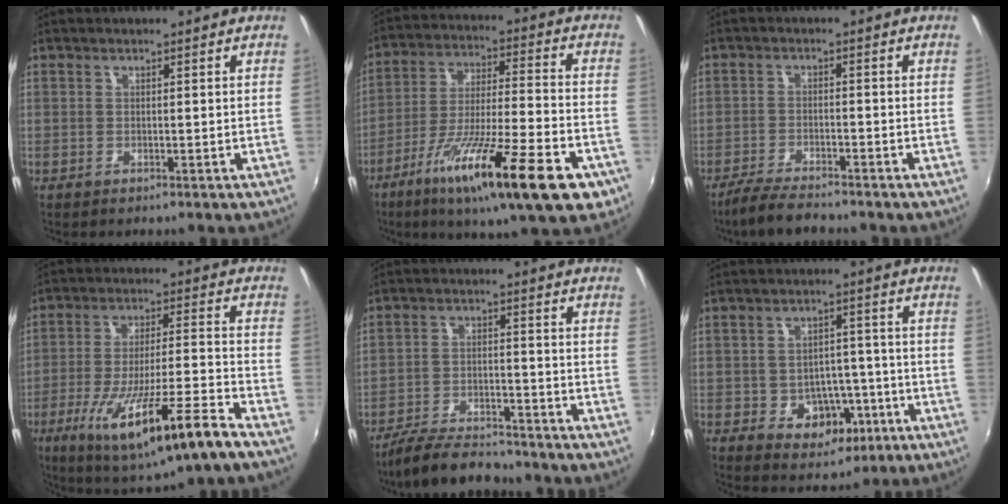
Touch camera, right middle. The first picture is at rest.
{"total": 23.0, "force": [-12.5, 3.8, 18.9], "torque": [-0.330, -0.067, -0.204]}
{"total": 5.9, "force": [-5.2, 1.0, 2.5], "torque": [-0.074, -0.013, -0.098]}
{"total": 18.4, "force": [-10.7, 1.6, 14.9], "torque": [-0.275, -0.054, -0.172]}
{"total": 10.4, "force": [-9.4, 2.6, 3.7], "torque": [-0.099, -0.006, -0.157]}
{"total": 9.0, "force": [-3.4, 7.0, 4.4], "torque": [-0.077, 0.016, -0.029]}